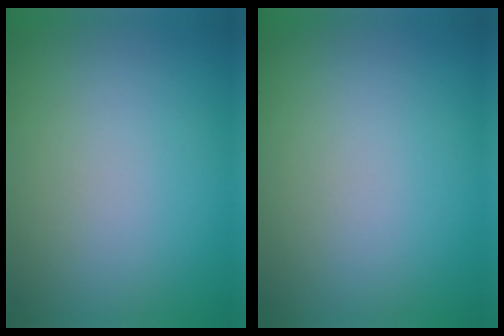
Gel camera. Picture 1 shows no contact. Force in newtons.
{"total": 0.0}